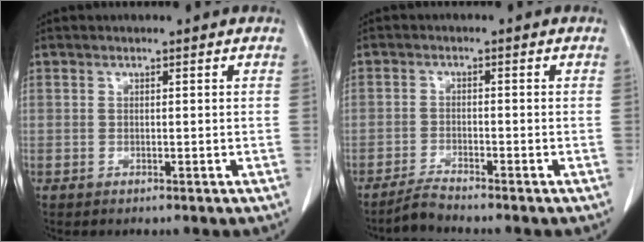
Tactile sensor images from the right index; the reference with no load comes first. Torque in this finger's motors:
{"motor_torque": [-0.02, -0.07, 0.03, 0.02]}